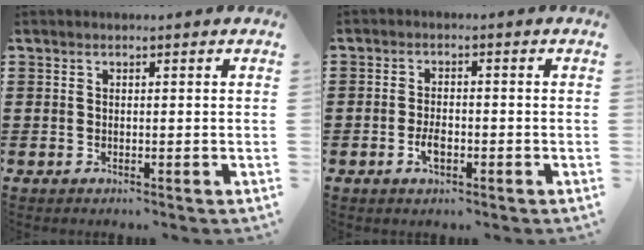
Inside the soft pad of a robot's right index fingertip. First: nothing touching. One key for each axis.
{"total": 3.2, "fx": -1.3, "fy": 1.3, "fz": 2.7, "tx": -0.056, "ty": -0.002, "tz": -0.024}